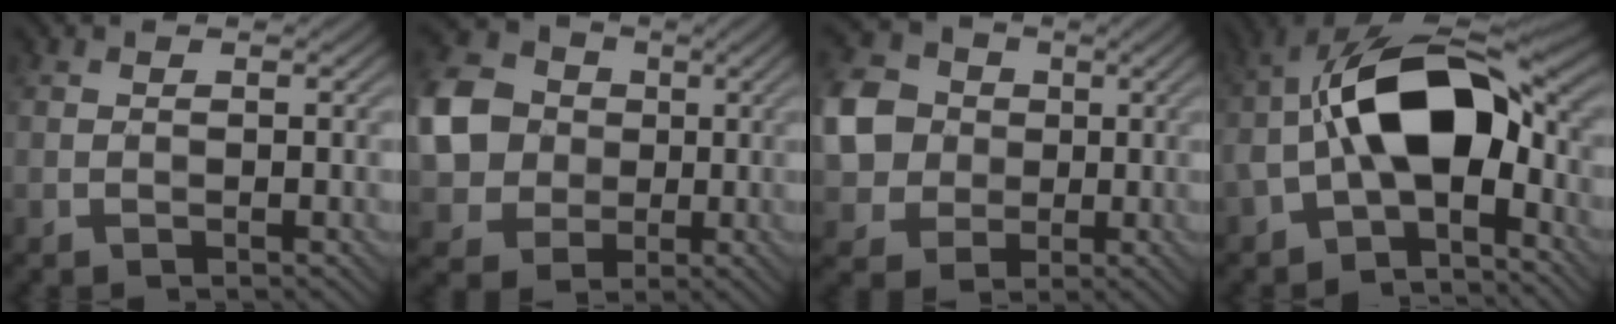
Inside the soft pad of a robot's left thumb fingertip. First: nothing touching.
{"total": 11.0, "force": [0.3, 9.7, 5.3], "torque": [-0.164, -0.010, -0.001]}
{"total": 9.7, "force": [0.2, 8.7, 4.4], "torque": [-0.143, -0.010, -0.001]}
{"total": 14.2, "force": [-1.9, 7.5, 11.9], "torque": [-0.210, 0.017, -0.047]}